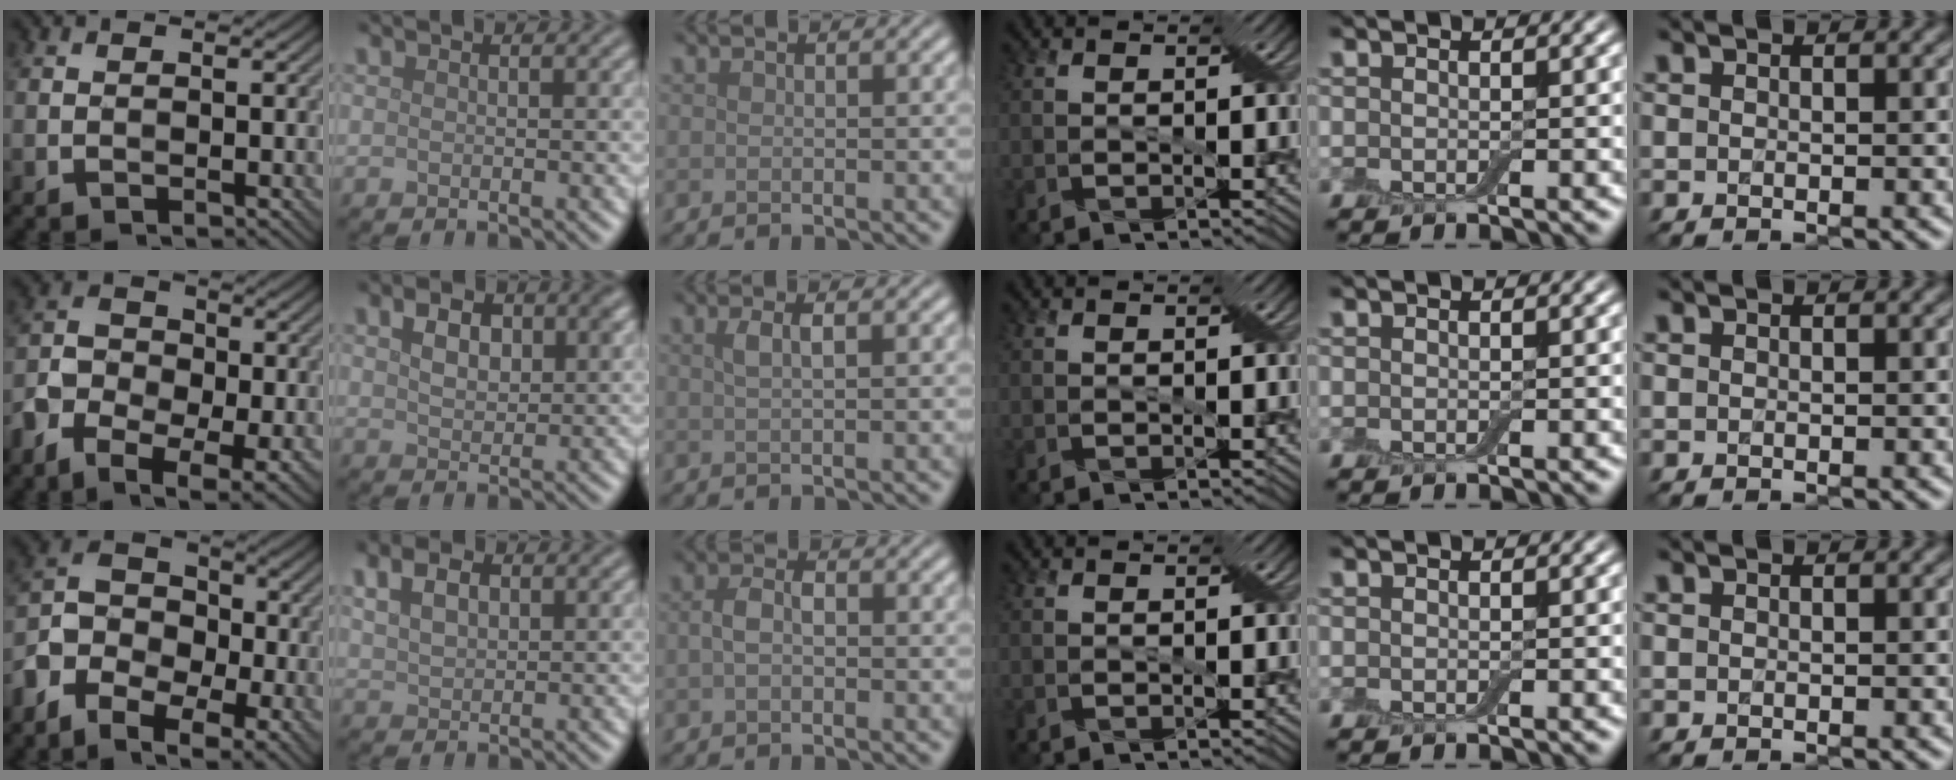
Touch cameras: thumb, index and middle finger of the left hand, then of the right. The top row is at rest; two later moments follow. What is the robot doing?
{"motion": "squeeze", "object": "air blower"}